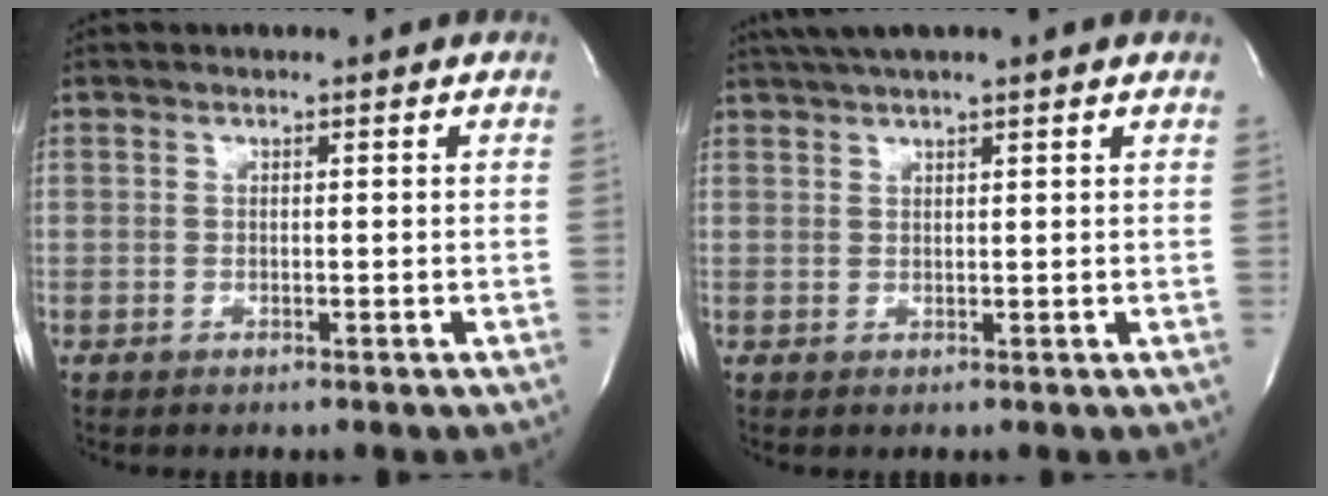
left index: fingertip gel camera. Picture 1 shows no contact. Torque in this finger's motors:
{"motor_torque": [1.06, -1.09, 0.51, 0.12]}